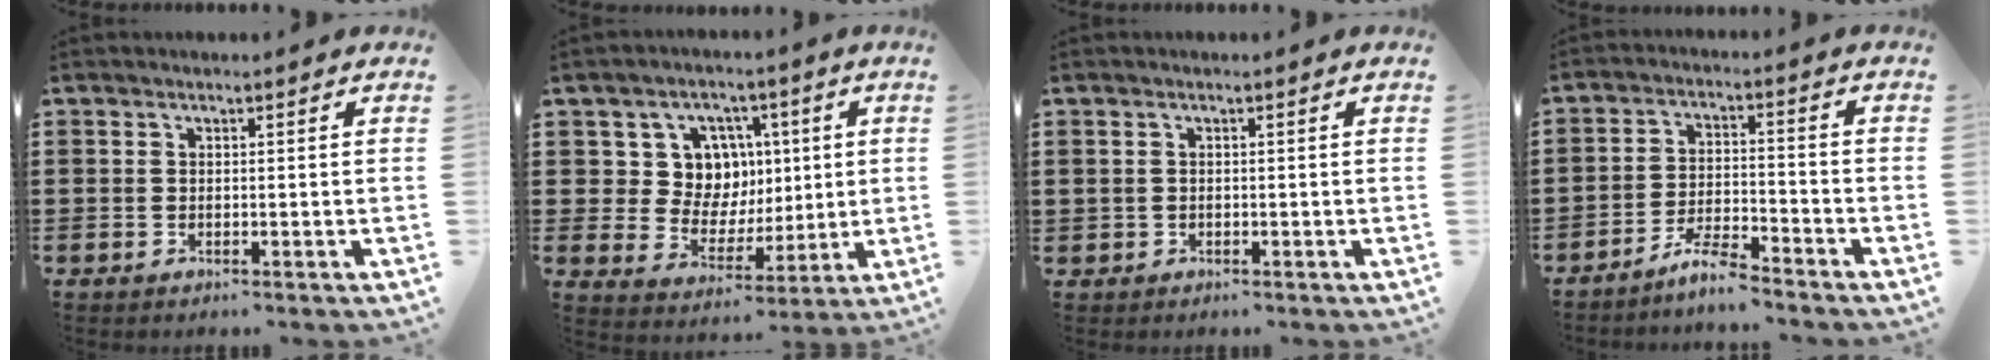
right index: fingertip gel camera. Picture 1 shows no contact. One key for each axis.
{"total": 9.2, "fx": 2.5, "fy": 8.3, "fz": 3.3, "tx": -0.084, "ty": -0.003, "tz": 0.049}
{"total": 0.5, "fx": 0.2, "fy": 0.5, "fz": 0.0, "tx": -0.001, "ty": 0.005, "tz": 0.003}
{"total": 5.0, "fx": -4.7, "fy": 0.2, "fz": 1.7, "tx": -0.044, "ty": 0.000, "tz": -0.095}